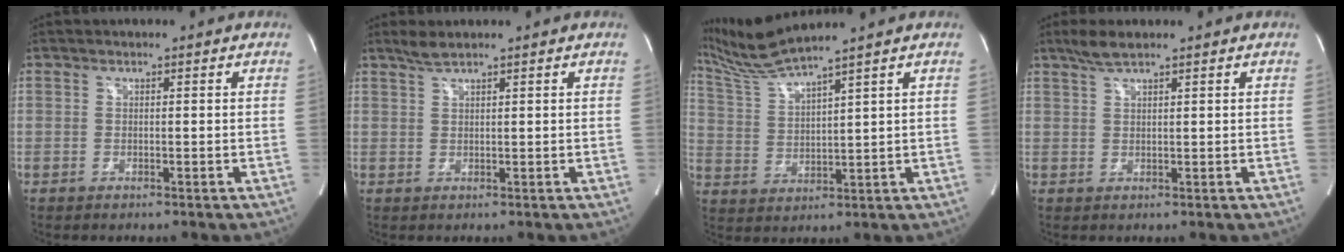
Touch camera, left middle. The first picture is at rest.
{"total": 1.8, "force": [1.6, -0.1, 0.8], "torque": [-0.023, 0.006, 0.036]}
{"total": 8.1, "force": [7.2, -1.9, 3.1], "torque": [-0.078, 0.002, 0.151]}
{"total": 3.0, "force": [2.4, 0.3, 1.8], "torque": [-0.045, 0.008, 0.050]}